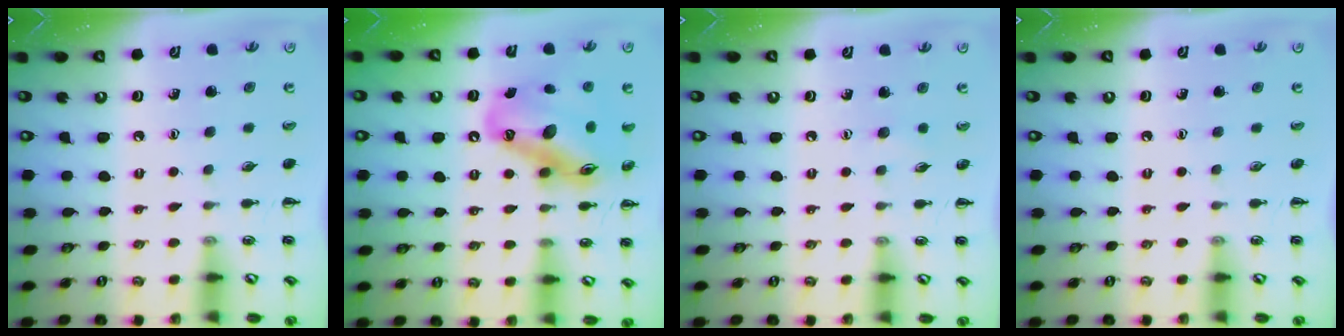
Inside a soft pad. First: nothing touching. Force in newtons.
{"total": 18.7, "press": 17.8, "slide": 5.6}
{"total": 3.8, "press": 3.7, "slide": 0.9}
{"total": 0.0}